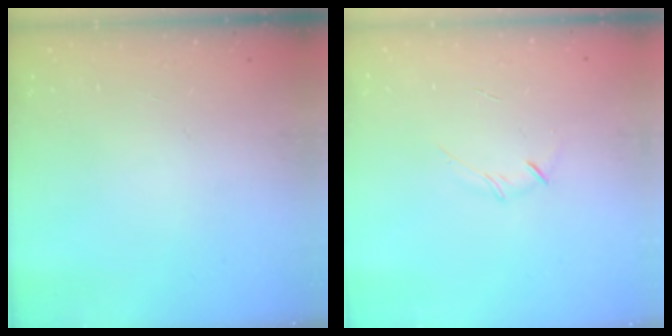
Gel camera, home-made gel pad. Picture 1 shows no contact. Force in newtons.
{"total": 3.5, "press": 3.3, "slide": 1.0}